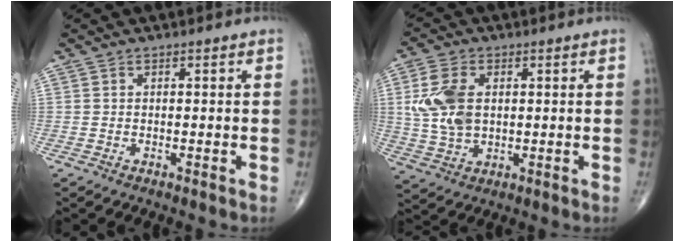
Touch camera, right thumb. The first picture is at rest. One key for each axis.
{"total": 9.7, "fx": 1.5, "fy": 6.2, "fz": 7.4, "tx": -0.152, "ty": -0.001, "tz": 0.036}